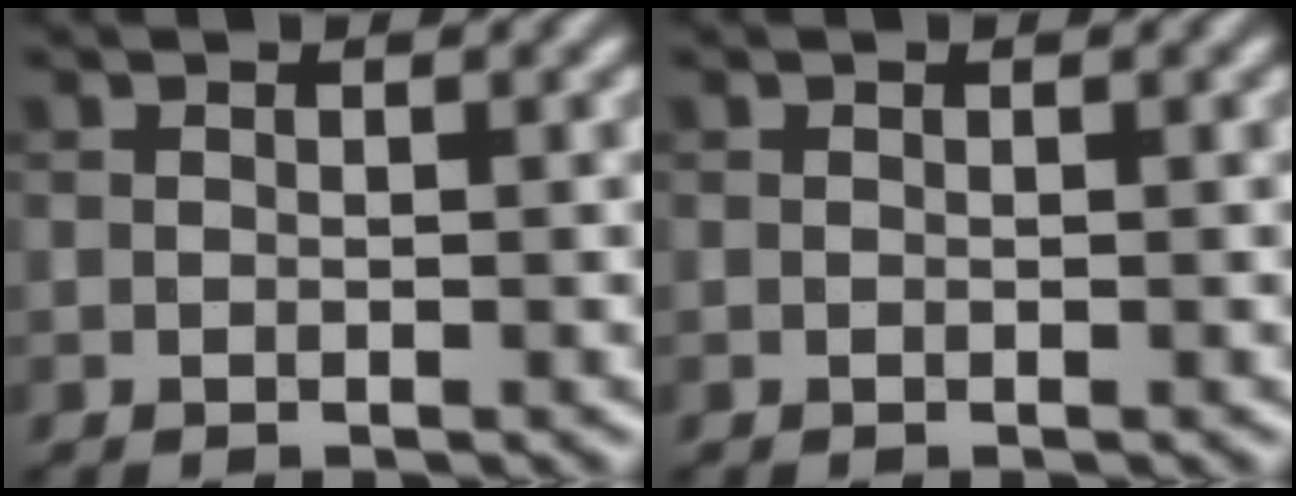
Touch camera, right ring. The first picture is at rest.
{"total": 0.0}